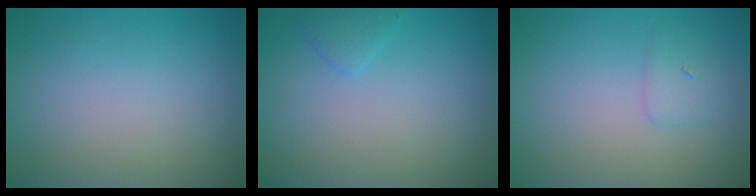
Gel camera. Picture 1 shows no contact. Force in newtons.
{"total": 1.1, "press": 1.1, "slide": 0.1}
{"total": 1.4, "press": 1.4, "slide": 0.1}